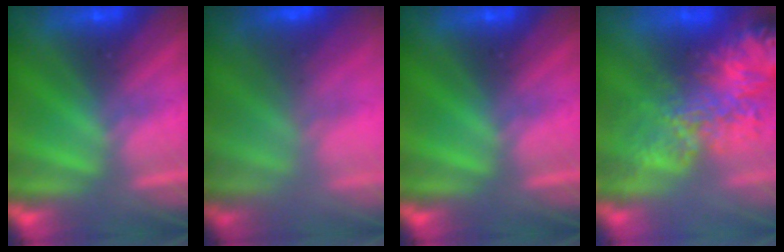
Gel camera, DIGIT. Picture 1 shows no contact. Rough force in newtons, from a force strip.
{"total": 3.8}
{"total": 0.0}
{"total": 8.8}